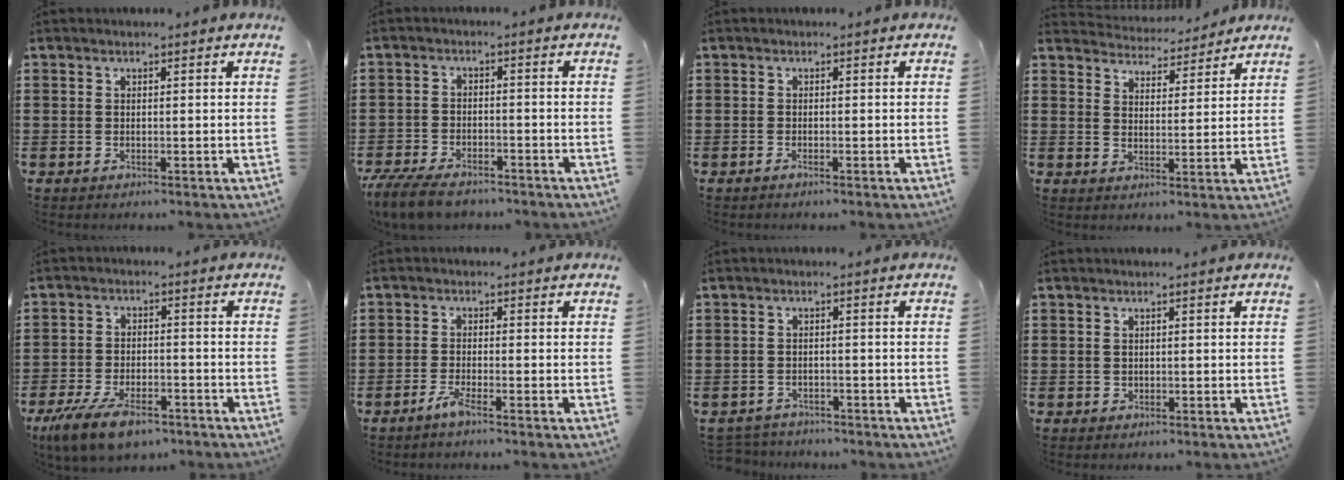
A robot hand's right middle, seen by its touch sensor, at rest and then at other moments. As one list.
[{"total": 5.5, "force": [-4.8, 1.6, 2.1], "torque": [-0.052, 0.000, -0.096]}, {"total": 0.6, "force": [-0.4, -0.1, 0.4], "torque": [-0.009, -0.004, -0.007]}, {"total": 4.0, "force": [3.9, 0.8, -0.4], "torque": [-0.011, -0.027, 0.068]}, {"total": 7.6, "force": [-5.6, 2.8, 4.4], "torque": [-0.094, 0.002, -0.105]}, {"total": 2.5, "force": [-1.8, 0.0, 1.8], "torque": [-0.045, -0.005, -0.037]}, {"total": 2.4, "force": [-2.3, 0.6, -0.2], "torque": [-0.004, 0.001, -0.052]}, {"total": 0.0}]